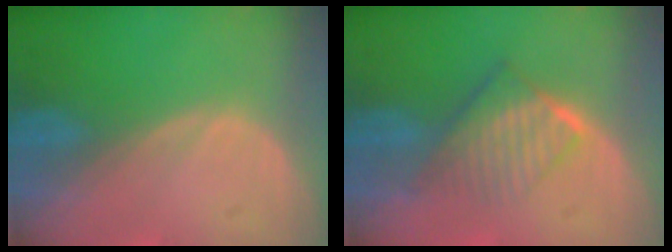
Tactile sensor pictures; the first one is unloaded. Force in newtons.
{"total": 6.4, "press": 5.8, "slide": 2.8}